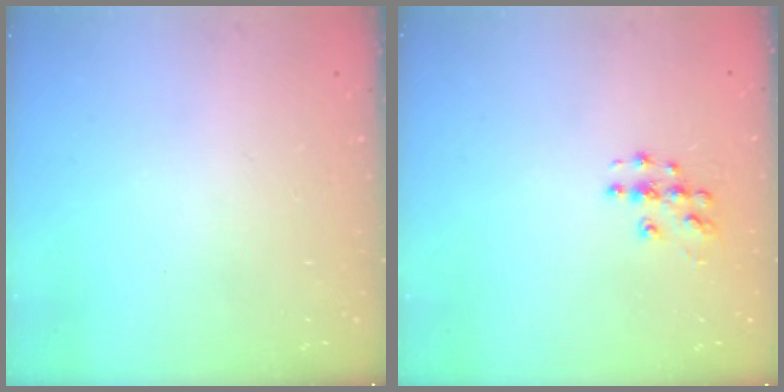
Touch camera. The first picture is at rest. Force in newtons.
{"total": 6.6, "press": 6.6, "slide": 0.3}